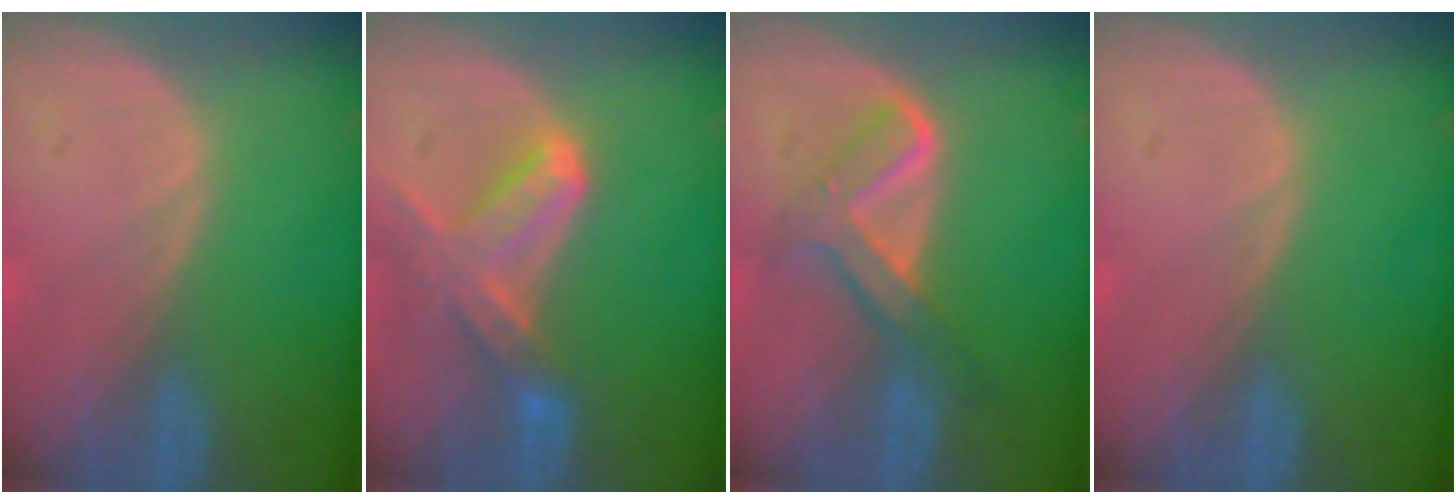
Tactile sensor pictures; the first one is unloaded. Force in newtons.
{"total": 7.2, "press": 6.6, "slide": 2.9}
{"total": 5.7, "press": 5.7, "slide": 0.3}
{"total": 0.0}